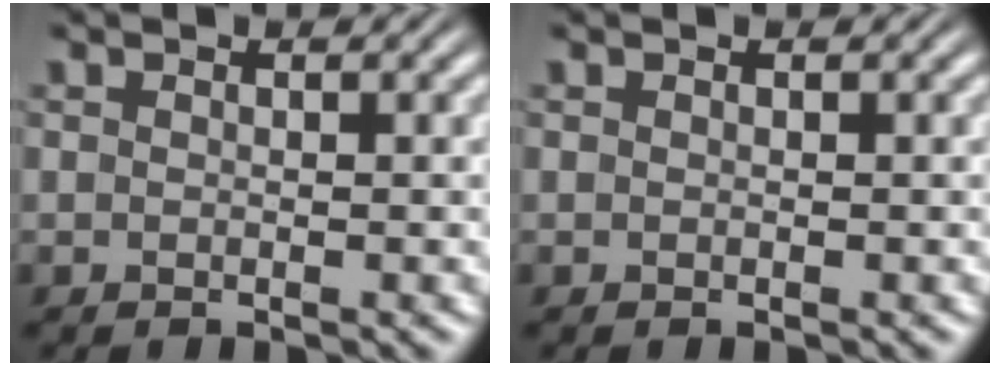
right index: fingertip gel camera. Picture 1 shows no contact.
{"total": 0.0}